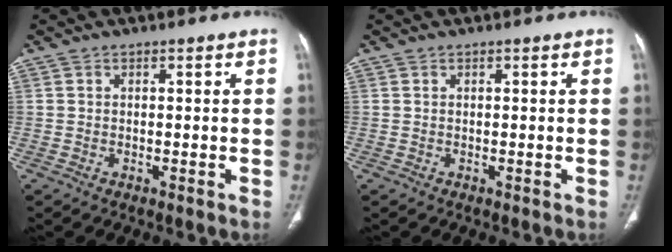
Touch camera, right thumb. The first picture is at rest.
{"total": 0.0}